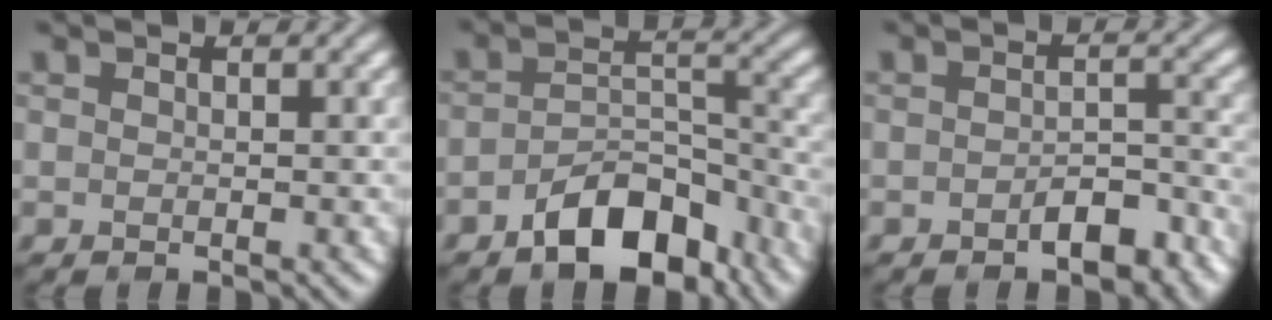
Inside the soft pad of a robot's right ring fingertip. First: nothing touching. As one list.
[{"total": 7.3, "force": [-4.7, 3.7, 4.2], "torque": [-0.062, -0.003, -0.080]}, {"total": 3.8, "force": [-2.3, 1.7, 2.4], "torque": [-0.035, 0.007, -0.032]}]